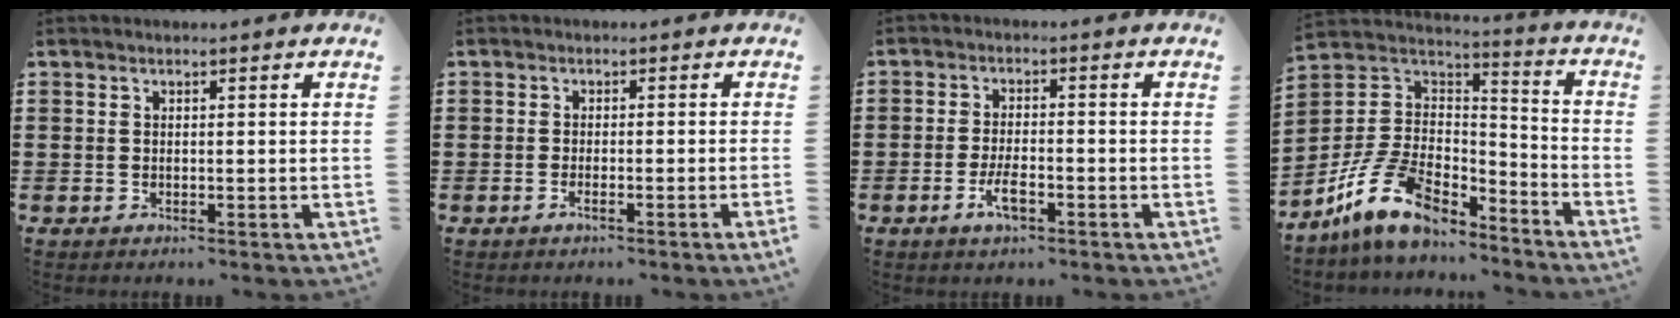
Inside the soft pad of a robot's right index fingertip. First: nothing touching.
{"total": 1.6, "force": [-1.1, -0.3, 1.2], "torque": [-0.019, -0.005, -0.021]}
{"total": 3.9, "force": [-1.8, 1.4, 3.1], "torque": [-0.067, -0.001, -0.036]}
{"total": 13.7, "force": [-9.4, 6.3, 7.7], "torque": [-0.173, 0.033, -0.177]}